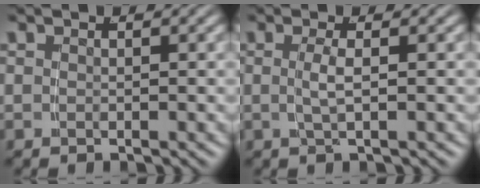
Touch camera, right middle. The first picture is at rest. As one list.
[{"total": 1.6, "force": [0.0, -0.5, 1.6], "torque": [-0.034, -0.004, 0.004]}]